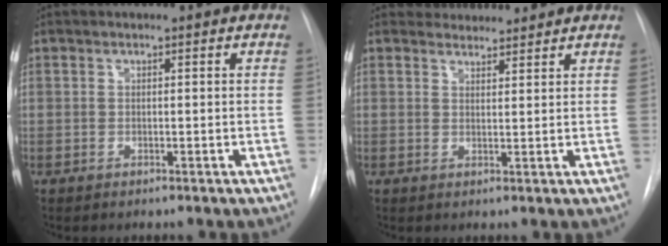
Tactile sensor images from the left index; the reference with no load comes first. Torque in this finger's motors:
{"motor_torque": [0.20, -0.26, -0.11, 0.01]}